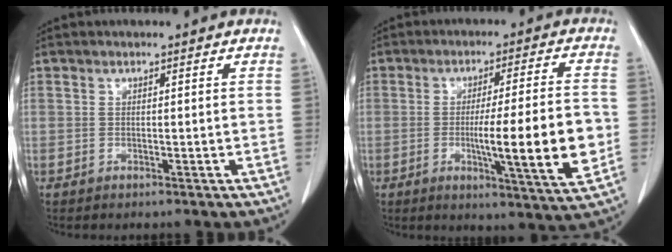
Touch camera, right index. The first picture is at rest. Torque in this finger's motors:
{"motor_torque": [1.31, -0.83, 0.85, 0.11]}